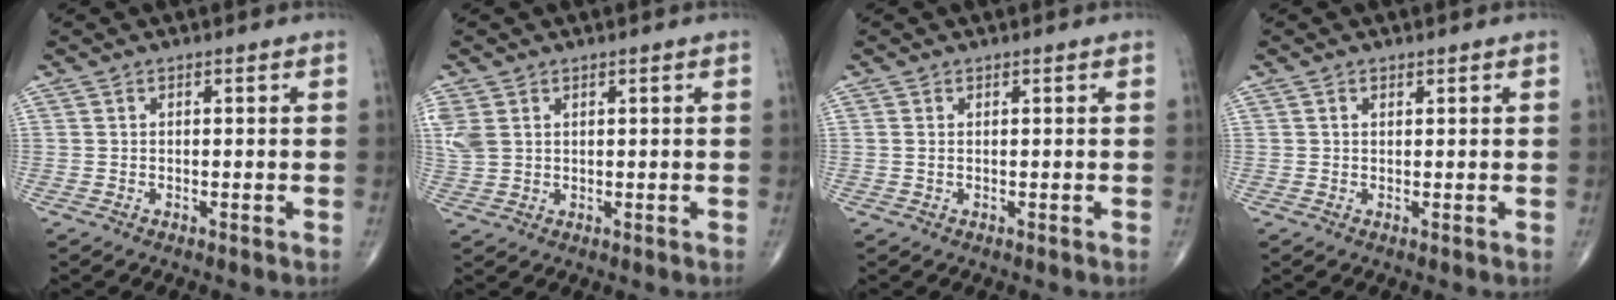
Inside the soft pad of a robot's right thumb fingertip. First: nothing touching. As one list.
[{"total": 4.4, "force": [1.3, 3.2, 2.8], "torque": [-0.078, 0.006, 0.035]}, {"total": 0.5, "force": [0.0, 0.3, 0.5], "torque": [-0.012, 0.002, 0.003]}, {"total": 0.6, "force": [0.4, 0.3, 0.3], "torque": [-0.005, -0.002, 0.005]}]